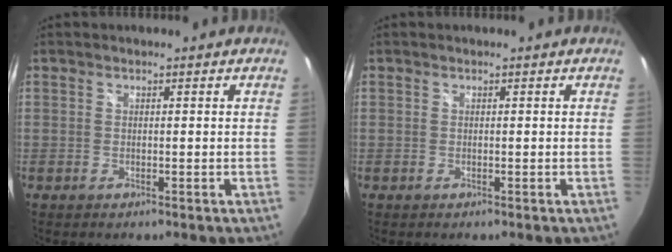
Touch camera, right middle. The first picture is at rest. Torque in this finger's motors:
{"motor_torque": [-0.08, -0.10, 0.00, 0.00]}